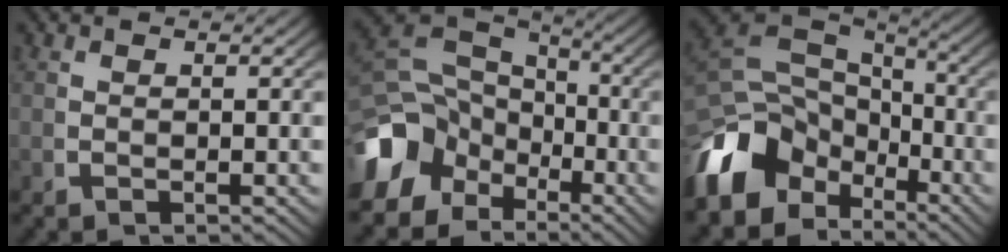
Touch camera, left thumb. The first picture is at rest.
{"total": 12.3, "force": [-2.2, 9.7, 7.3], "torque": [-0.154, -0.034, -0.023]}
{"total": 13.0, "force": [-2.6, 9.5, 8.5], "torque": [-0.182, -0.040, -0.028]}